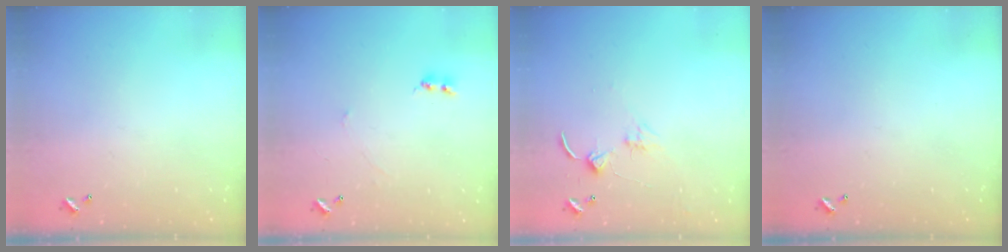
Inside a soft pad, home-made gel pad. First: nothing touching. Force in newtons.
{"total": 0.9, "press": 0.8, "slide": 0.3}
{"total": 2.4, "press": 2.3, "slide": 0.4}
{"total": 0.0}